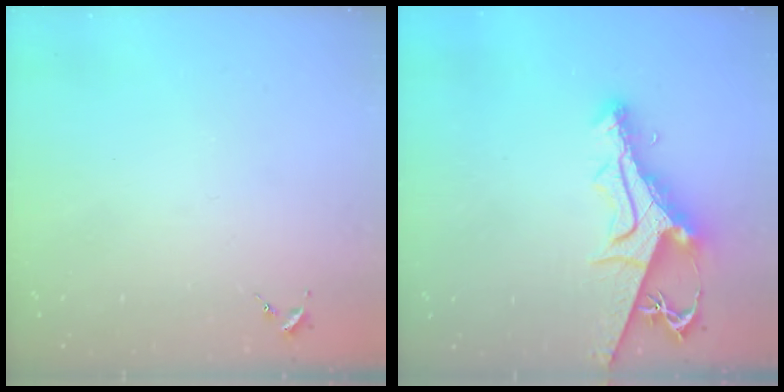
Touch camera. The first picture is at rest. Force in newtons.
{"total": 10.7, "press": 10.7, "slide": 1.1}